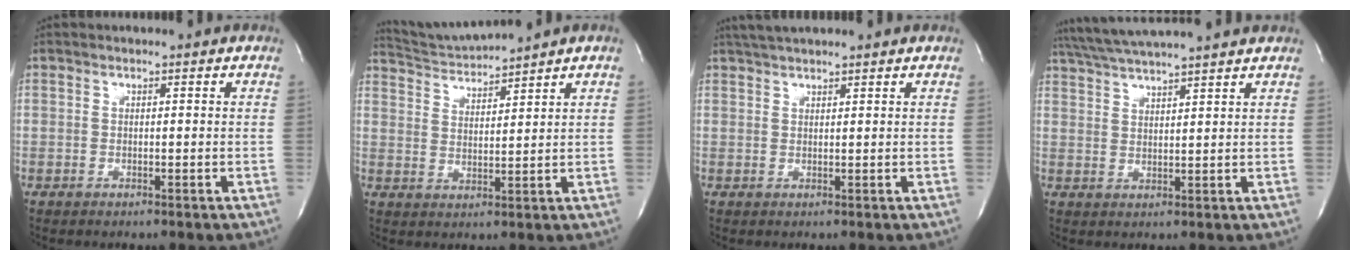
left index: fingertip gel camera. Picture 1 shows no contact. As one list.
[{"total": 5.4, "force": [5.1, -1.6, 0.0], "torque": [-0.013, -0.009, 0.106]}, {"total": 4.5, "force": [3.9, 0.4, 2.1], "torque": [-0.035, 0.022, 0.068]}, {"total": 12.0, "force": [10.8, -0.4, 5.3], "torque": [-0.100, 0.023, 0.161]}]